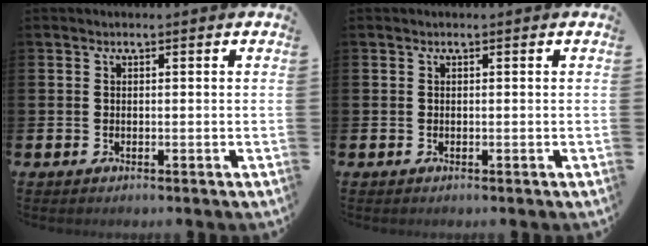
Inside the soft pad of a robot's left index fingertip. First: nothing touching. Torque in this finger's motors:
{"motor_torque": [0.00, 0.00, 0.00, 0.01]}